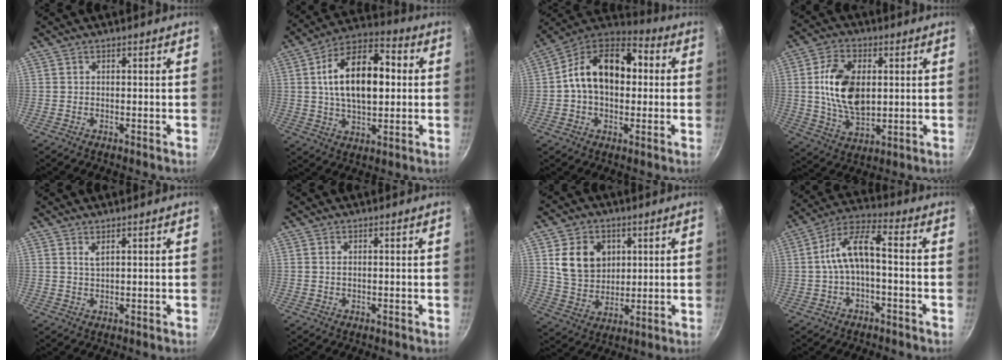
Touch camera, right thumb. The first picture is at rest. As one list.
[{"total": 18.2, "force": [2.3, 9.9, 15.1], "torque": [-0.234, 0.020, 0.033]}, {"total": 17.8, "force": [1.5, 11.5, 13.5], "torque": [-0.193, 0.039, 0.016]}, {"total": 14.1, "force": [1.7, 8.4, 11.2], "torque": [-0.191, -0.007, 0.037]}, {"total": 1.4, "force": [1.0, 0.3, 1.0], "torque": [-0.018, -0.009, 0.022]}, {"total": 0.7, "force": [0.2, 0.3, 0.5], "torque": [-0.013, 0.004, 0.007]}, {"total": 11.3, "force": [3.4, 9.0, 6.0], "torque": [-0.069, -0.015, 0.072]}, {"total": 9.5, "force": [-0.5, 4.0, 8.5], "torque": [-0.171, 0.044, -0.014]}]